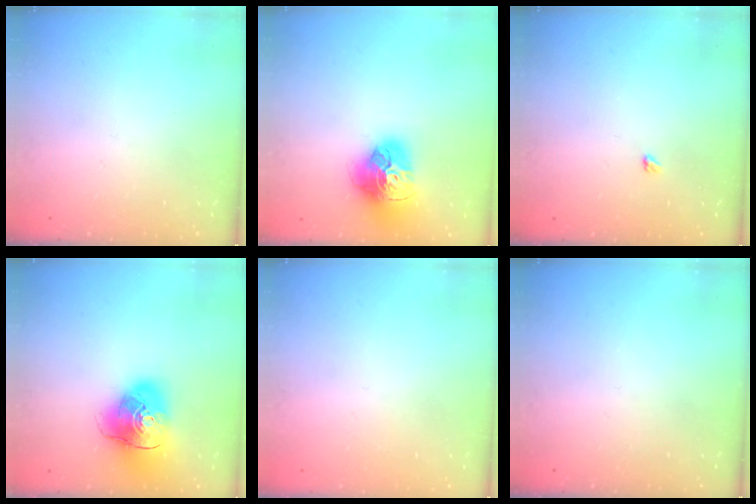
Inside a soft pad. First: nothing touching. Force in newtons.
{"total": 17.8, "press": 17.8, "slide": 1.6}
{"total": 2.4, "press": 2.4, "slide": 0.4}
{"total": 14.0, "press": 13.8, "slide": 2.4}
{"total": 0.7, "press": 0.7, "slide": 0.3}
{"total": 0.0}